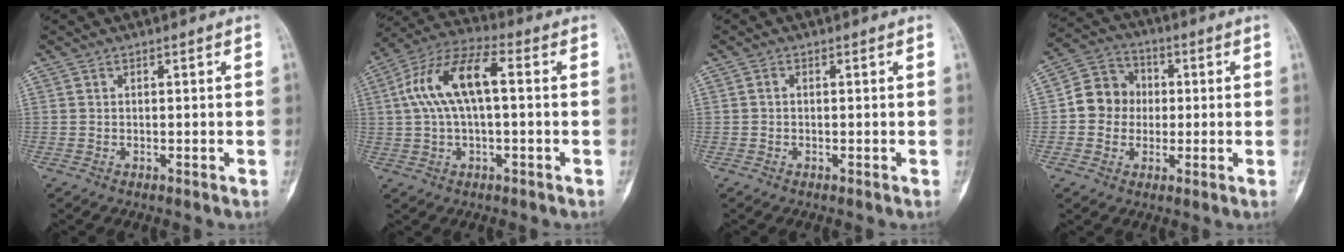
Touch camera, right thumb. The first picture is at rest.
{"total": 13.2, "force": [1.6, 5.6, 11.9], "torque": [-0.242, 0.042, 0.025]}
{"total": 0.5, "force": [-0.1, 0.4, 0.4], "torque": [-0.007, 0.001, -0.005]}
{"total": 9.0, "force": [-0.2, 8.2, 3.6], "torque": [-0.029, 0.023, -0.015]}